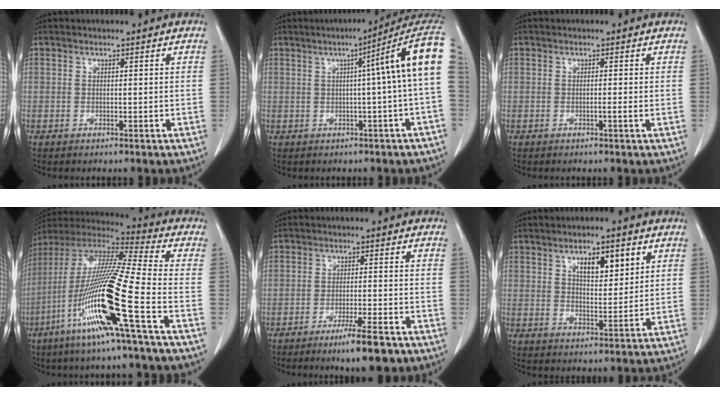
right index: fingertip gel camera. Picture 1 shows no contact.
{"total": 10.0, "force": [2.6, -1.3, 9.6], "torque": [-0.108, 0.038, 0.026]}
{"total": 0.7, "force": [-0.3, -0.2, 0.6], "torque": [-0.005, 0.001, -0.004]}
{"total": 20.7, "force": [-7.8, -0.7, 19.1], "torque": [-0.402, -0.031, -0.162]}
{"total": 6.7, "force": [-4.6, 0.3, 4.9], "torque": [-0.077, -0.011, -0.071]}
{"total": 7.0, "force": [3.2, 2.6, 5.6], "torque": [-0.089, 0.003, 0.055]}